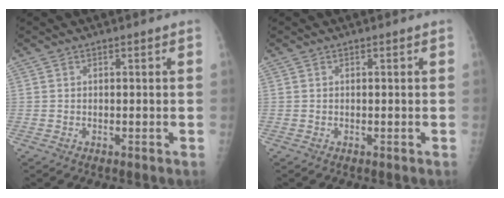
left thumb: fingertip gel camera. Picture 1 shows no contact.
{"total": 0.0}